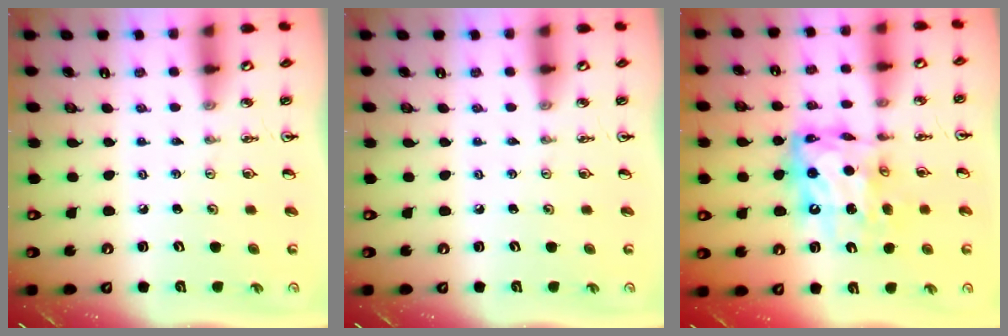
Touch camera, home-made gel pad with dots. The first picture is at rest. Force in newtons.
{"total": 0.0}
{"total": 13.2, "press": 13.1, "slide": 1.5}